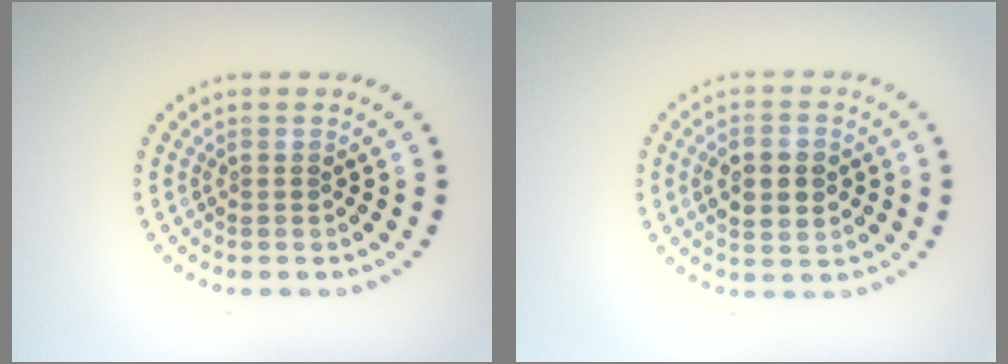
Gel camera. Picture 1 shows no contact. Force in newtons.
{"total": 4.6, "press": 4.6, "slide": 0.4}